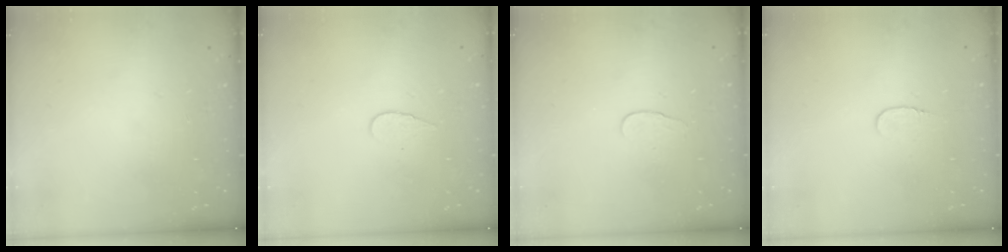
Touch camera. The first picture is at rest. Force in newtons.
{"total": 3.6, "press": 3.6, "slide": 0.3}
{"total": 3.8, "press": 3.8, "slide": 0.3}
{"total": 3.3, "press": 3.3, "slide": 0.3}